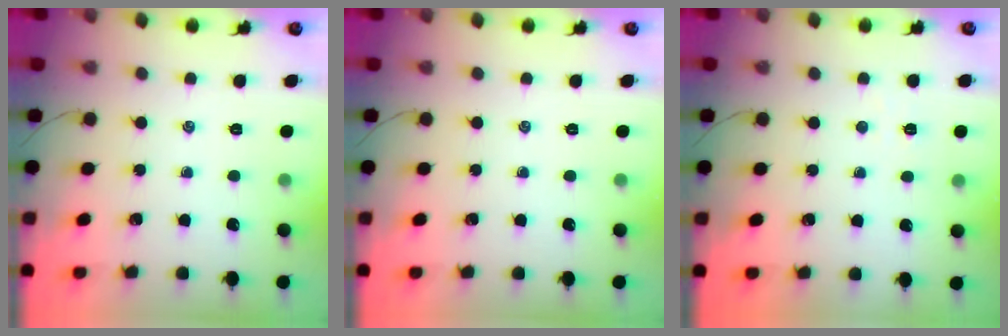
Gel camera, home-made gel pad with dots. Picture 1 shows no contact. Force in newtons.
{"total": 0.0}
{"total": 2.9, "press": 2.8, "slide": 0.6}